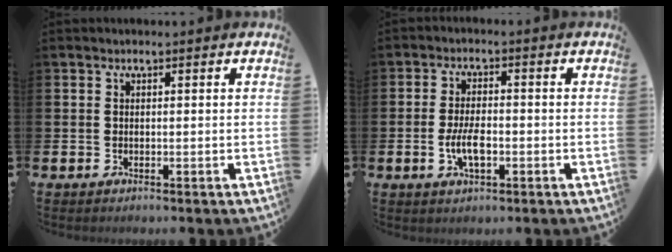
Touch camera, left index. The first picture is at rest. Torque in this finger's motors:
{"motor_torque": [1.05, 0.37, 0.18, 0.12]}